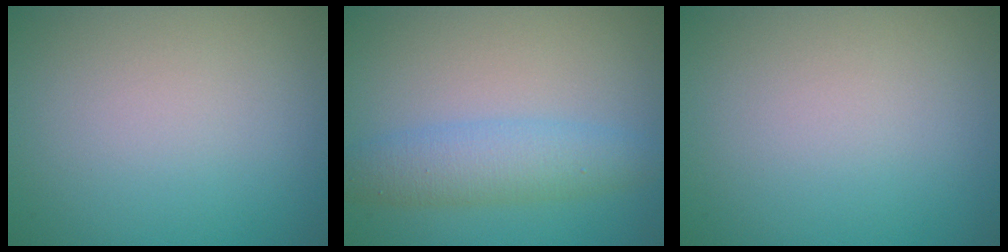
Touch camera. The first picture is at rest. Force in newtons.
{"total": 3.7, "press": 3.7, "slide": 0.1}
{"total": 0.0}